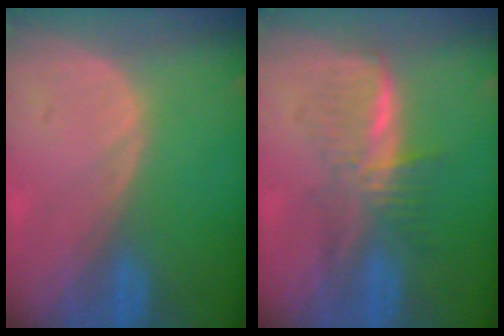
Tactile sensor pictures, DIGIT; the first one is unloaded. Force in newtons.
{"total": 5.9, "press": 5.7, "slide": 1.7}